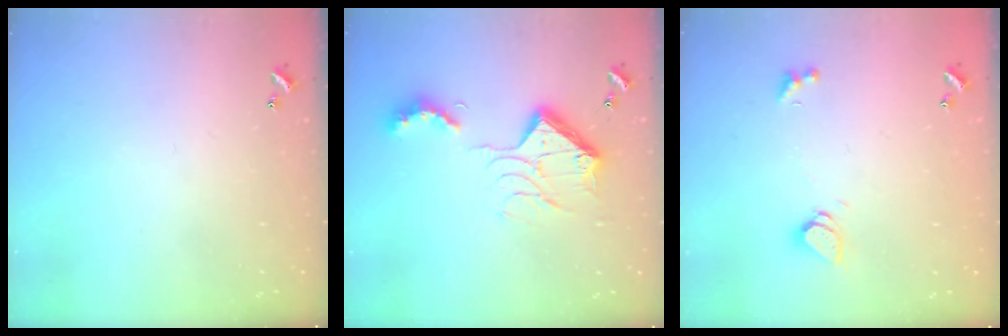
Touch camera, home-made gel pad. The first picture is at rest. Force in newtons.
{"total": 15.7, "press": 15.7, "slide": 1.2}
{"total": 1.6, "press": 1.5, "slide": 0.4}